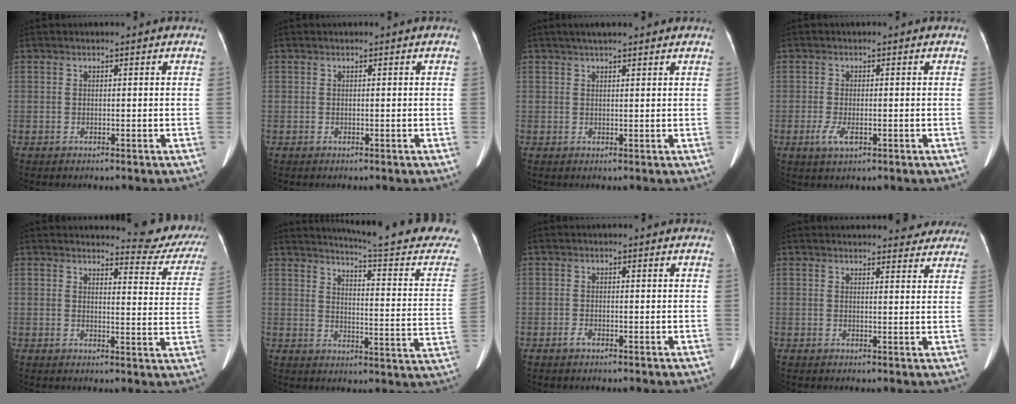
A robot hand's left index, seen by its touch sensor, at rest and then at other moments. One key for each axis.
{"total": 0.0}
{"total": 5.4, "fx": 4.4, "fy": 0.5, "fz": 3.1, "tx": -0.044, "ty": 0.031, "tz": 0.063}
{"total": 2.9, "fx": -1.1, "fy": 1.0, "fz": 2.5, "tx": -0.059, "ty": -0.006, "tz": -0.016}
{"total": 11.5, "fx": 11.2, "fy": 1.9, "fz": 1.8, "tx": 0.005, "ty": -0.067, "tz": 0.098}
{"total": 21.5, "fx": 20.3, "fy": -0.2, "fz": 7.3, "tx": -0.102, "ty": -0.116, "tz": 0.231}
{"total": 1.0, "fx": -0.7, "fy": 0.4, "fz": 0.6, "tx": -0.018, "ty": -0.001, "tz": -0.009}
{"total": 9.6, "fx": 8.9, "fy": 2.5, "fz": 2.4, "tx": -0.006, "ty": 0.000, "tz": 0.084}